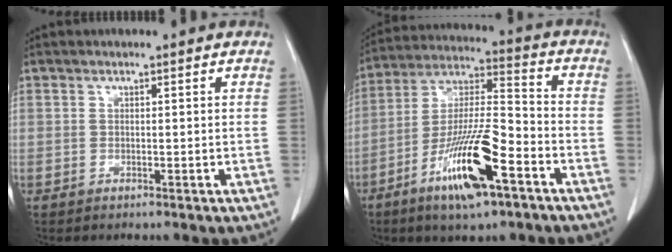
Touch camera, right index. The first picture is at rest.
{"total": 15.9, "force": [-8.1, 2.7, 13.5], "torque": [-0.259, -0.011, -0.140]}